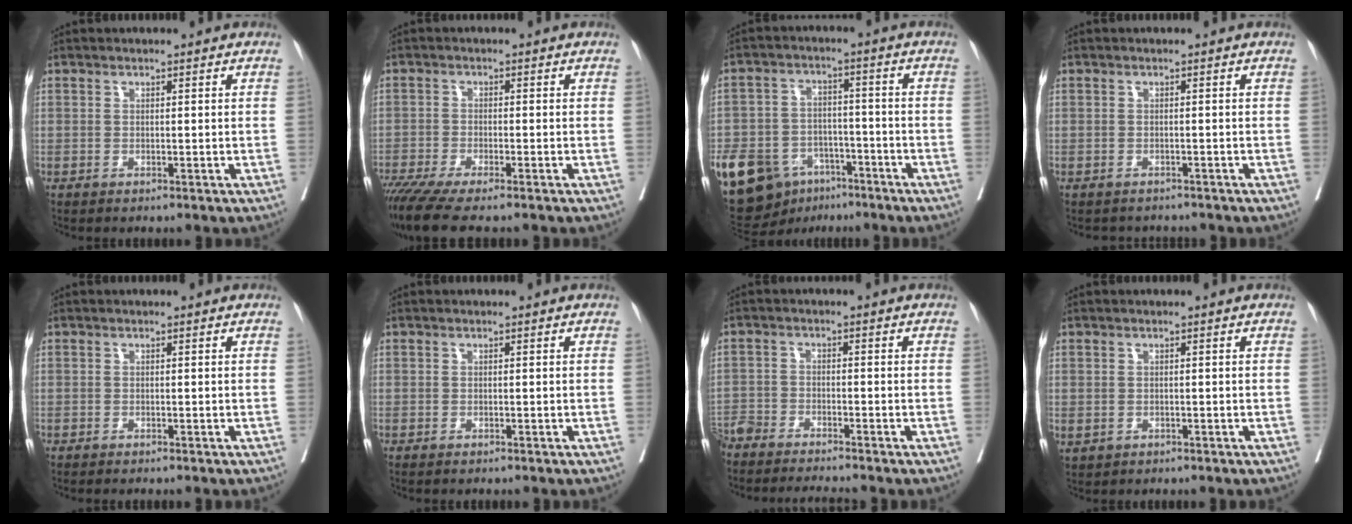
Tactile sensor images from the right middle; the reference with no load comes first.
{"total": 8.5, "force": [-6.9, 0.7, 5.0], "torque": [-0.080, -0.021, -0.118]}
{"total": 18.5, "force": [-10.2, 12.2, 9.4], "torque": [-0.222, 0.009, -0.160]}
{"total": 3.3, "force": [-3.0, 1.3, -0.1], "torque": [0.003, 0.000, -0.041]}
{"total": 0.6, "force": [-0.6, 0.0, 0.2], "torque": [-0.003, -0.001, -0.012]}
{"total": 0.7, "force": [-0.6, 0.1, 0.3], "torque": [-0.006, -0.002, -0.009]}
{"total": 3.5, "force": [-3.3, 1.0, 0.5], "torque": [-0.003, -0.006, -0.068]}
{"total": 1.7, "force": [-0.4, 1.3, 1.0], "torque": [-0.026, 0.001, 0.002]}